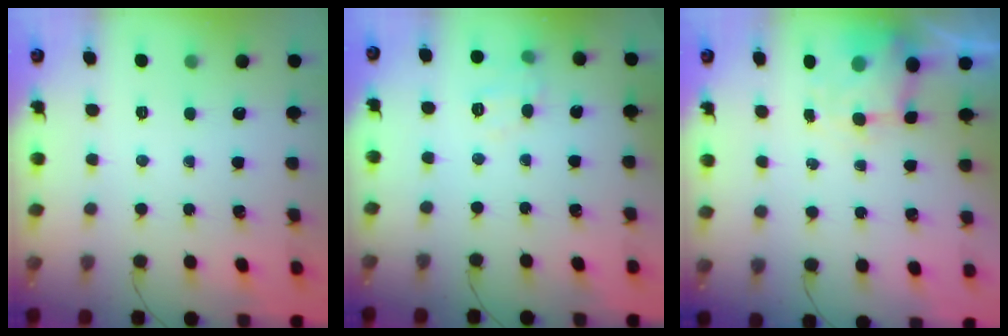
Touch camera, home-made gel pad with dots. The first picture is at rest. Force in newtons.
{"total": 5.9, "press": 5.8, "slide": 1.1}
{"total": 5.1, "press": 5.1, "slide": 0.6}